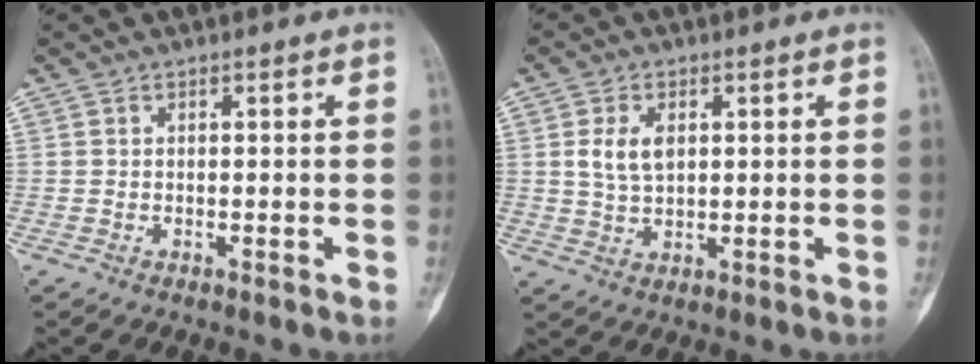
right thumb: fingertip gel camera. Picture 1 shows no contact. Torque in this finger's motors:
{"motor_torque": [0.47, 0.25, 0.30, -0.27, 0.05]}